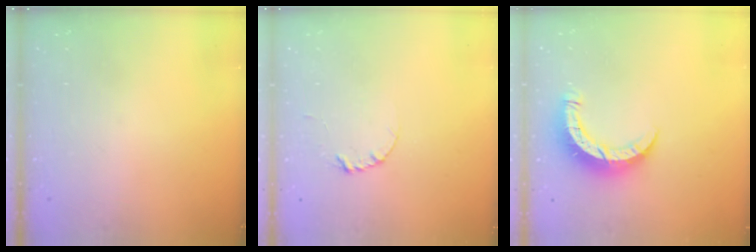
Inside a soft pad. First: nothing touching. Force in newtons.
{"total": 3.5, "press": 3.5, "slide": 0.4}
{"total": 8.3, "press": 8.3, "slide": 0.4}